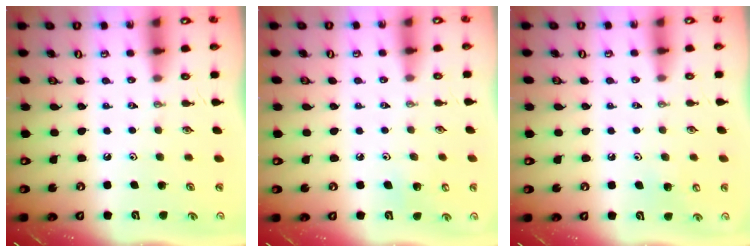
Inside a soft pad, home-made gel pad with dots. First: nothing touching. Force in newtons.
{"total": 4.3, "press": 4.3, "slide": 0.4}
{"total": 5.7, "press": 5.6, "slide": 1.0}